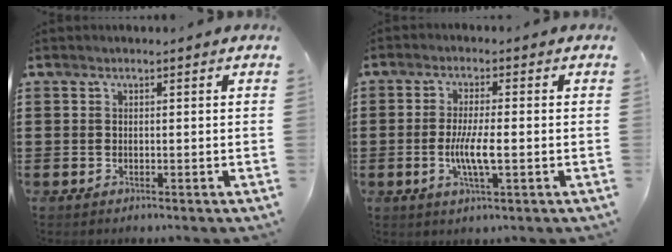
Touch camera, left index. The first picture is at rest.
{"total": 5.4, "force": [-0.9, 0.9, 5.3], "torque": [-0.104, -0.005, -0.021]}